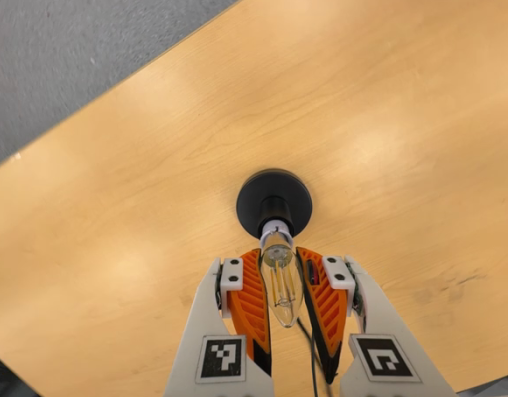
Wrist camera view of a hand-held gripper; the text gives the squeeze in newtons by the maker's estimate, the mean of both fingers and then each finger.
{"total": 21.4, "left": 21.2, "right": 21.6}